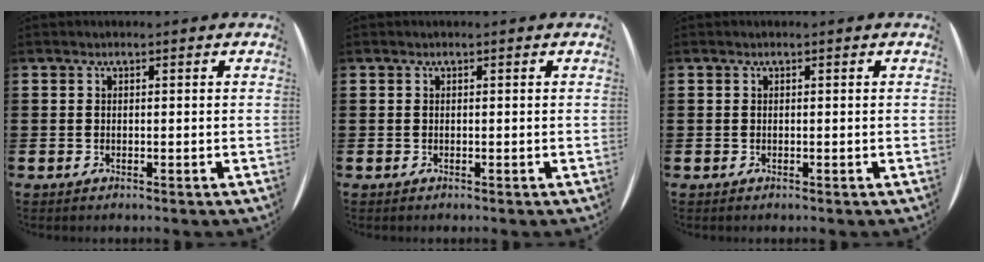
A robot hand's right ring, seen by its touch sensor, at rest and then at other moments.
{"total": 0.0}
{"total": 0.0}